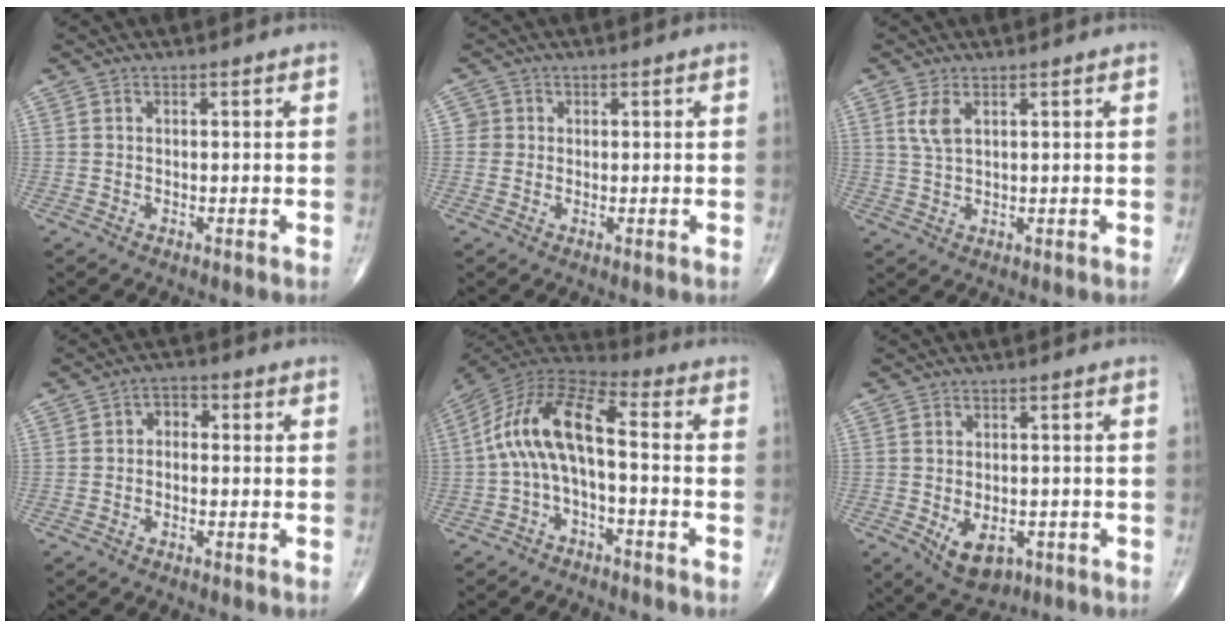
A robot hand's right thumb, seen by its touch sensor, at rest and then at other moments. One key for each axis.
{"total": 2.0, "fx": 0.2, "fy": 2.0, "fz": 0.0, "tx": 0.015, "ty": 0.005, "tz": -0.001}
{"total": 3.4, "fx": 1.5, "fy": 1.5, "fz": 2.6, "tx": -0.057, "ty": -0.001, "tz": 0.037}
{"total": 3.1, "fx": -0.1, "fy": 2.3, "fz": 2.0, "tx": -0.012, "ty": 0.014, "tz": -0.016}
{"total": 13.4, "fx": -1.8, "fy": 5.7, "fz": 12.0, "tx": -0.231, "ty": 0.064, "tz": -0.046}
{"total": 6.7, "fx": -2.1, "fy": 4.2, "fz": 4.8, "tx": -0.062, "ty": 0.001, "tz": -0.019}